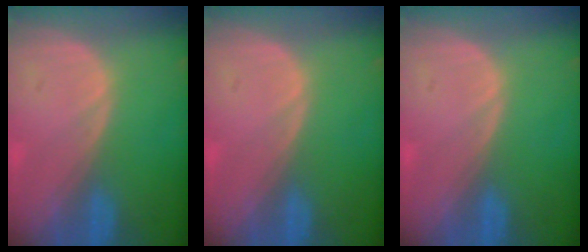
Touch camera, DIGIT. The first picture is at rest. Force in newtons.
{"total": 0.0}
{"total": 0.0}